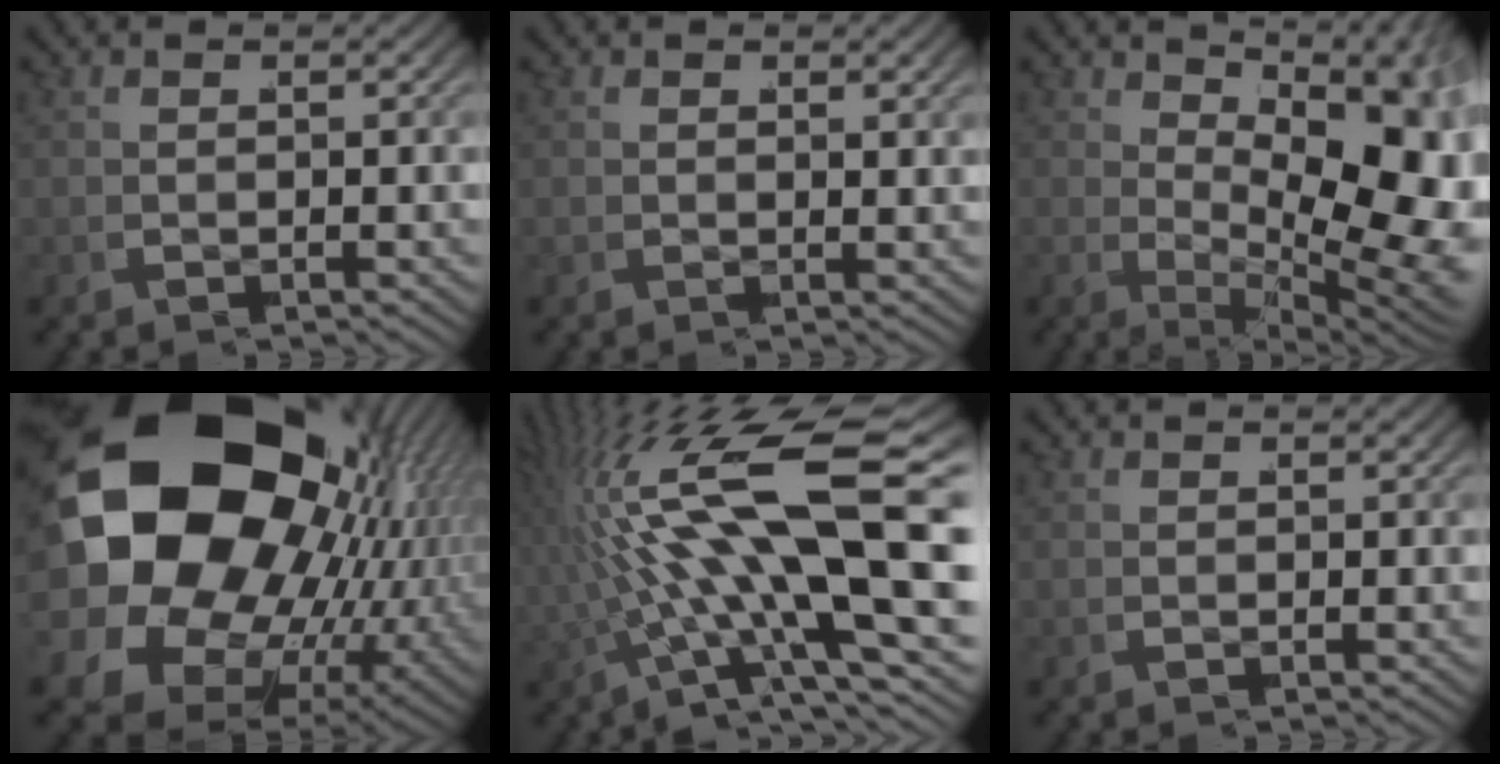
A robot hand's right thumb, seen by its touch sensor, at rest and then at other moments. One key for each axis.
{"total": 0.7, "fx": 0.5, "fy": 0.4, "fz": 0.2, "tx": -0.012, "ty": -0.002, "tz": 0.008}
{"total": 10.8, "fx": 0.5, "fy": 5.5, "fz": 9.3, "tx": -0.143, "ty": -0.050, "tz": 0.040}
{"total": 31.3, "fx": 1.4, "fy": 22.4, "fz": 21.8, "tx": -0.401, "ty": -0.043, "tz": 0.025}
{"total": 12.3, "fx": 1.2, "fy": 4.4, "fz": 11.5, "tx": -0.226, "ty": -0.005, "tz": 0.035}
{"total": 0.0}